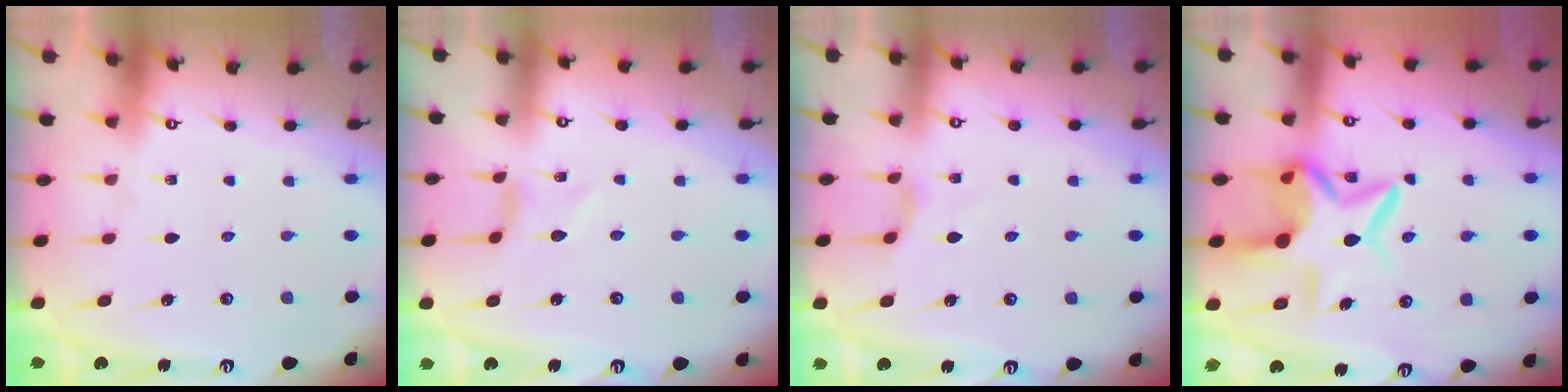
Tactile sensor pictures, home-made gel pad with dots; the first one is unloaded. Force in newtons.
{"total": 0.0}
{"total": 2.0, "press": 2.0, "slide": 0.3}
{"total": 11.1, "press": 11.1, "slide": 1.1}